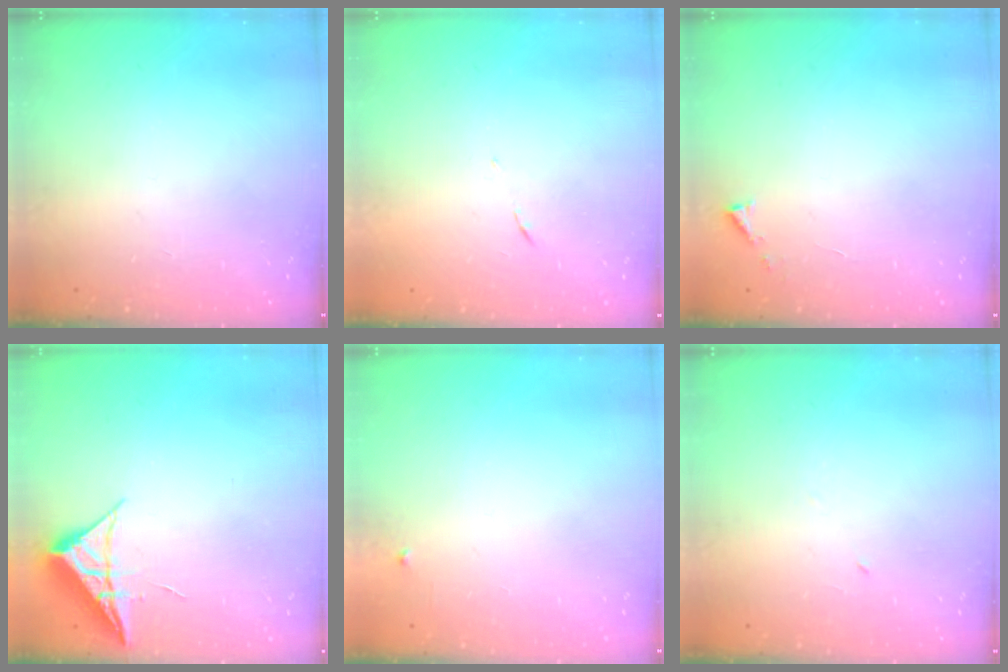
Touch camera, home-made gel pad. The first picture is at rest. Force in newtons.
{"total": 5.0, "press": 5.0, "slide": 0.3}
{"total": 3.1, "press": 3.1, "slide": 0.4}
{"total": 6.6, "press": 6.6, "slide": 0.2}
{"total": 2.4, "press": 2.3, "slide": 0.4}
{"total": 2.7, "press": 2.5, "slide": 1.0}